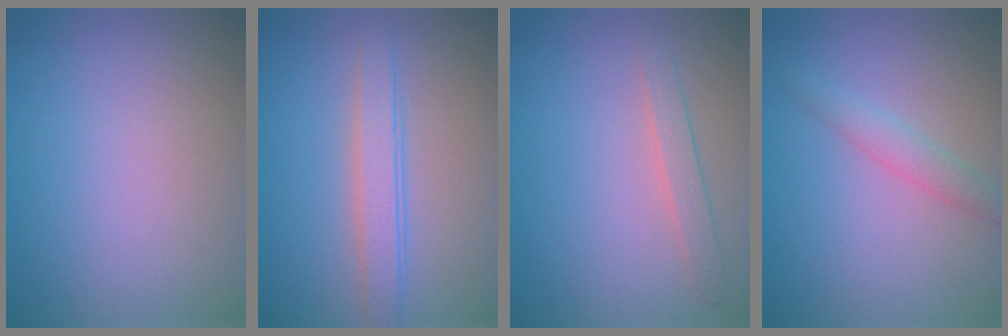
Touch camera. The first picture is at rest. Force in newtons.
{"total": 2.8, "press": 2.8, "slide": 0.1}
{"total": 1.6, "press": 1.6, "slide": 0.0}
{"total": 1.9, "press": 1.9, "slide": 0.1}